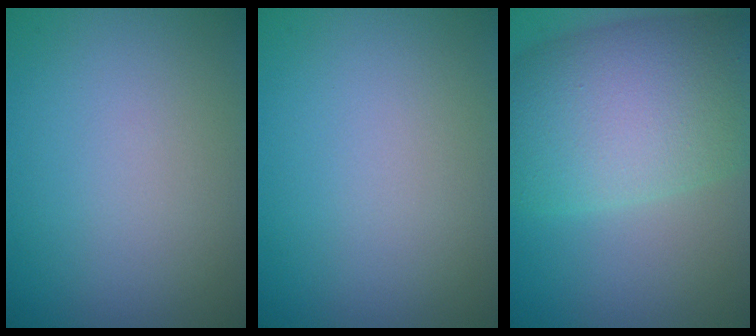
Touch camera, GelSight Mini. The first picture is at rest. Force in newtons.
{"total": 0.0}
{"total": 11.7, "press": 11.7, "slide": 0.7}